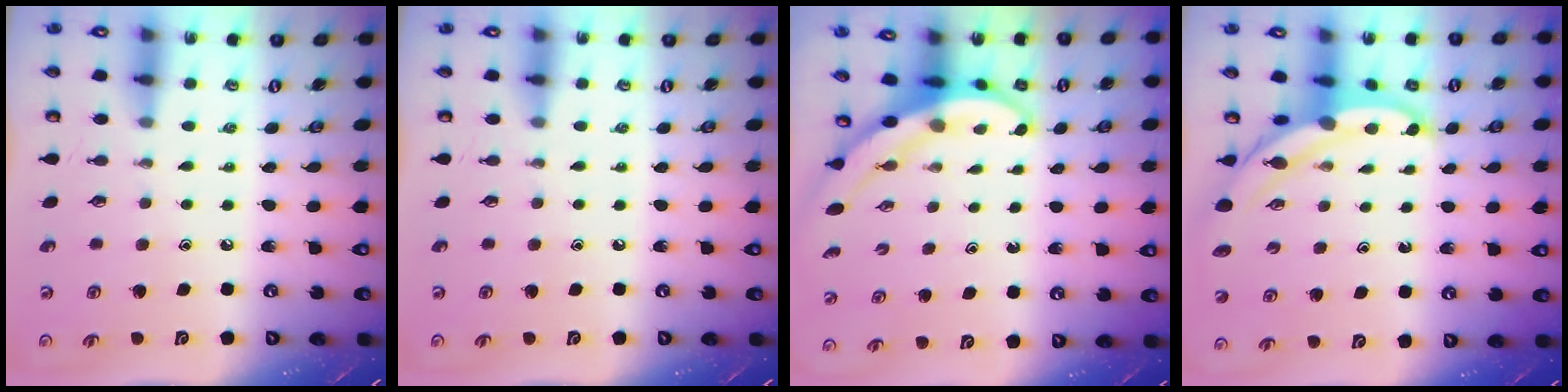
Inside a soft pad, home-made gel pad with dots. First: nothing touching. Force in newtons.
{"total": 0.0}
{"total": 3.7, "press": 3.7, "slide": 0.3}
{"total": 5.6, "press": 5.6, "slide": 0.3}